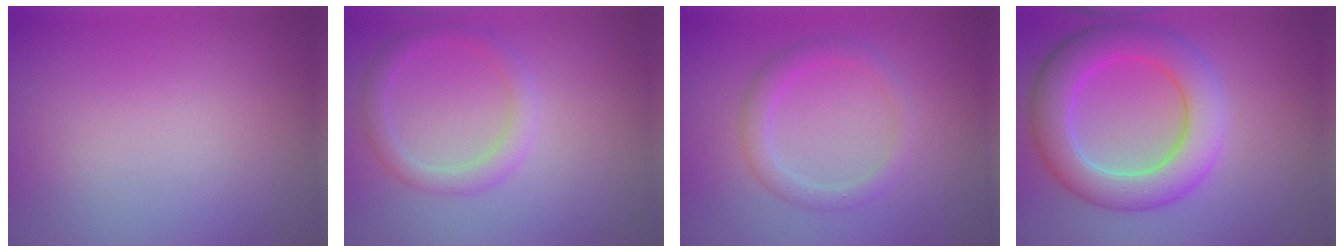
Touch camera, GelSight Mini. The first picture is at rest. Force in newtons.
{"total": 2.2, "press": 2.2, "slide": 0.1}
{"total": 2.2, "press": 2.2, "slide": 0.1}
{"total": 7.0, "press": 7.0, "slide": 0.3}